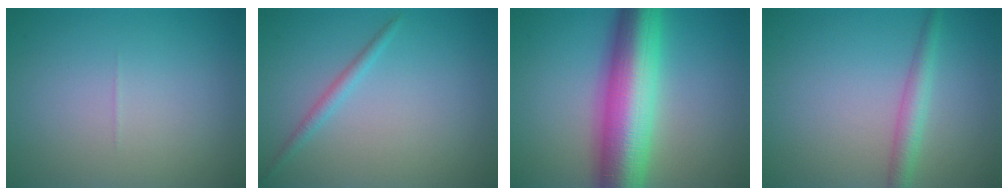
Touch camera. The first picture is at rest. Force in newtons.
{"total": 1.3, "press": 1.3, "slide": 0.0}
{"total": 11.4, "press": 11.4, "slide": 0.2}
{"total": 2.4, "press": 2.4, "slide": 0.1}